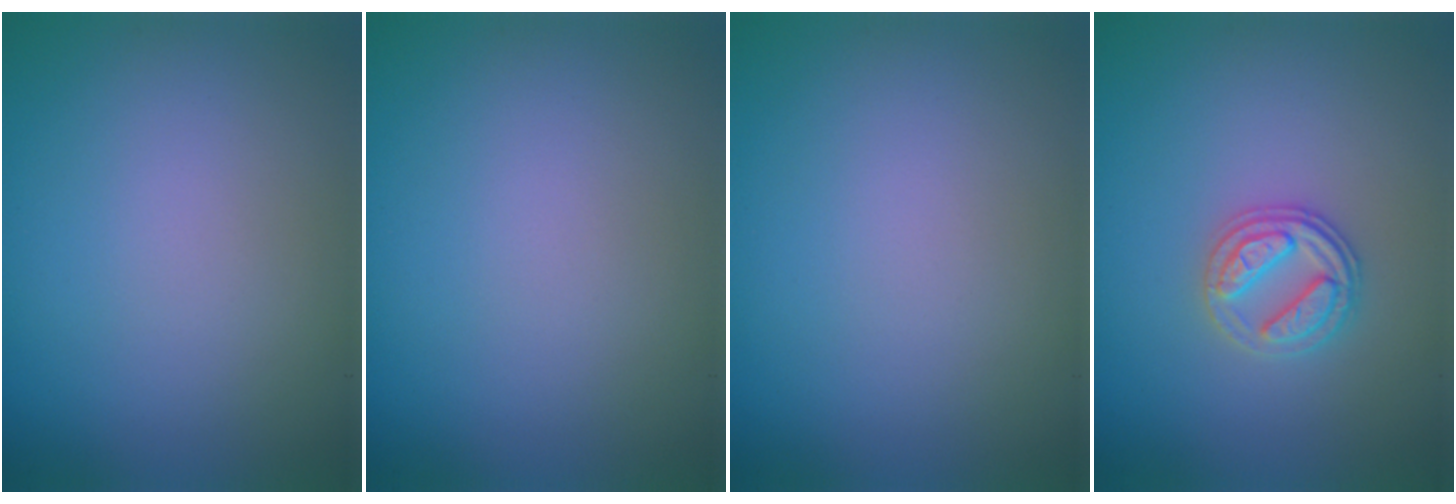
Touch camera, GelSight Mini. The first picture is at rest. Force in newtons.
{"total": 0.0}
{"total": 0.0}
{"total": 2.6, "press": 2.6, "slide": 0.6}